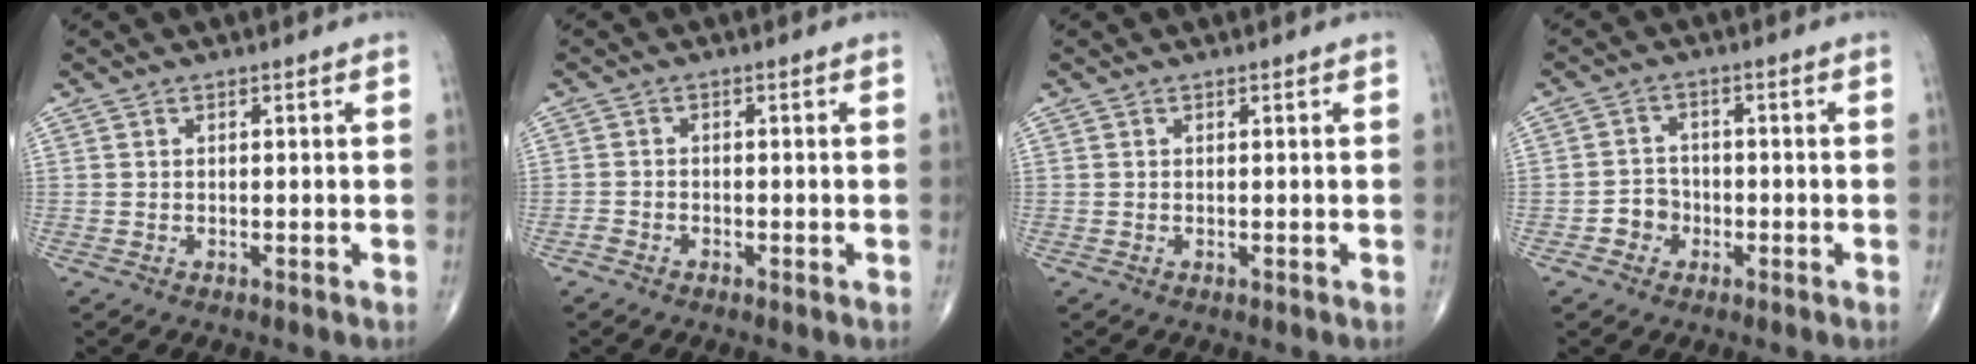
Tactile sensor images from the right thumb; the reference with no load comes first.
{"total": 1.3, "force": [-0.9, 0.8, 0.3], "torque": [-0.010, 0.002, -0.023]}
{"total": 0.0}
{"total": 3.8, "force": [-1.6, 3.3, 1.0], "torque": [0.004, 0.016, -0.034]}